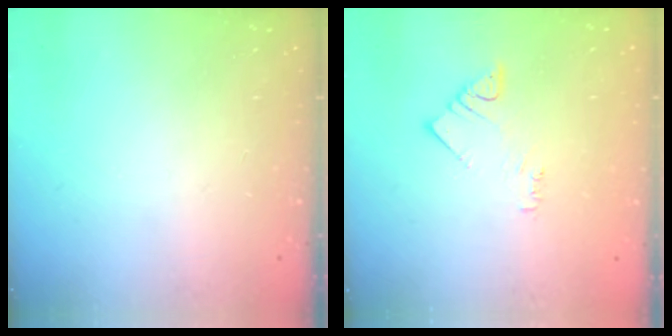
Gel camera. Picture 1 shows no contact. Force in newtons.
{"total": 3.3, "press": 3.2, "slide": 0.6}